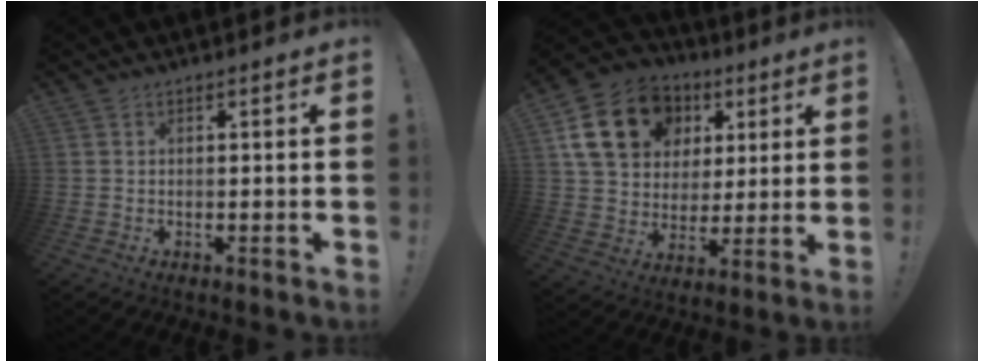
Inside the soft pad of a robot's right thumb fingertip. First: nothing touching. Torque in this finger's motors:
{"motor_torque": [0.56, 0.93, 0.97, 0.27, 0.35]}